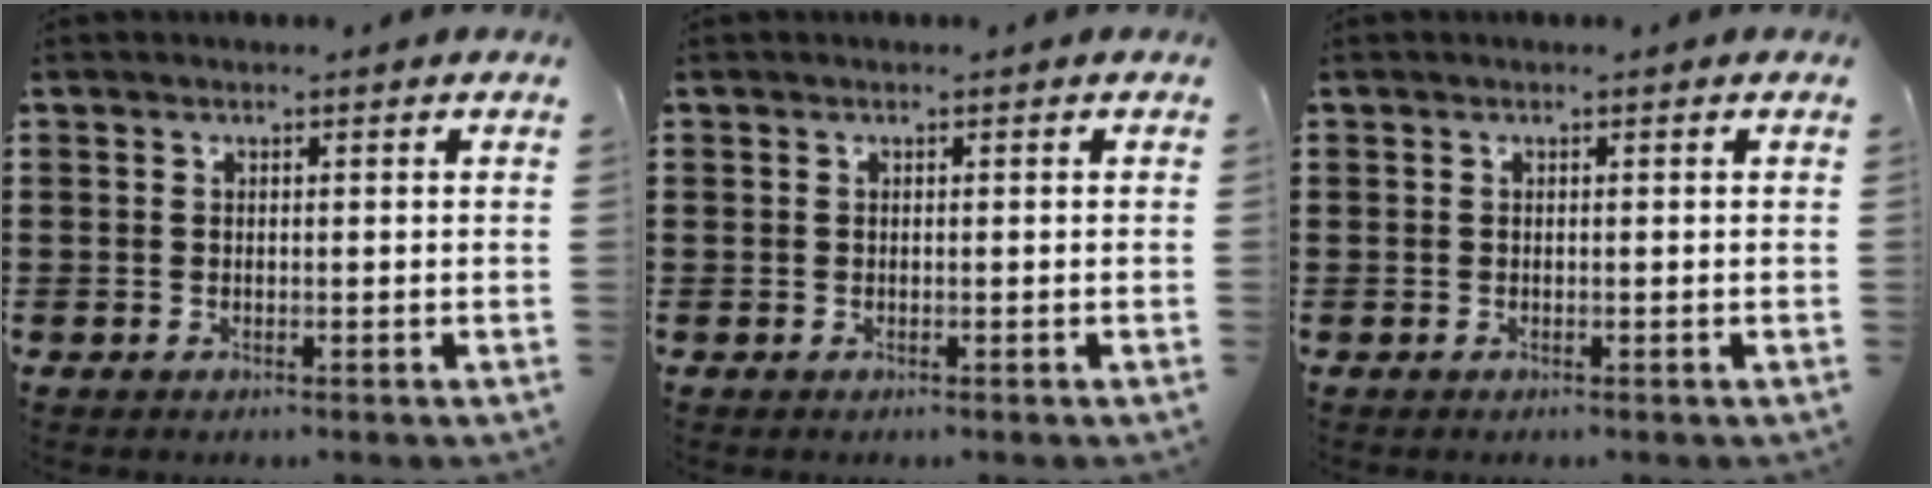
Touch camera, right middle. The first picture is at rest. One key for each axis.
{"total": 0.0}
{"total": 0.0}